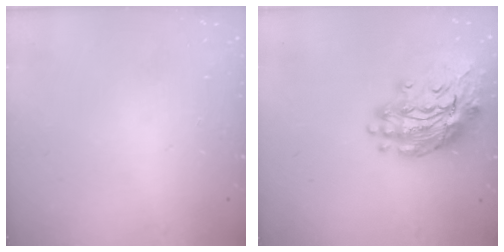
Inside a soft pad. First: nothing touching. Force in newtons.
{"total": 16.6, "press": 16.5, "slide": 1.7}